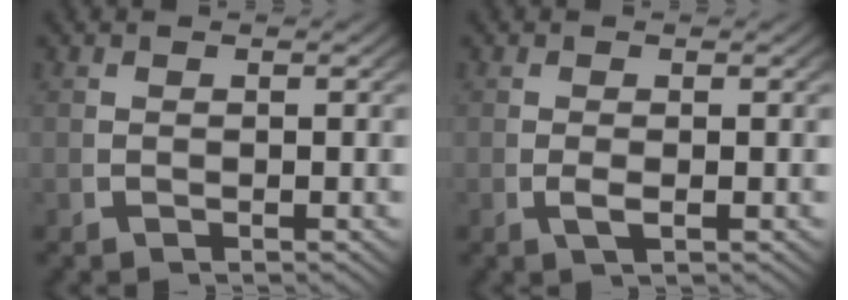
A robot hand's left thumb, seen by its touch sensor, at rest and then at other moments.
{"total": 1.4, "force": [-0.2, 0.6, 1.2], "torque": [-0.033, -0.002, 0.001]}